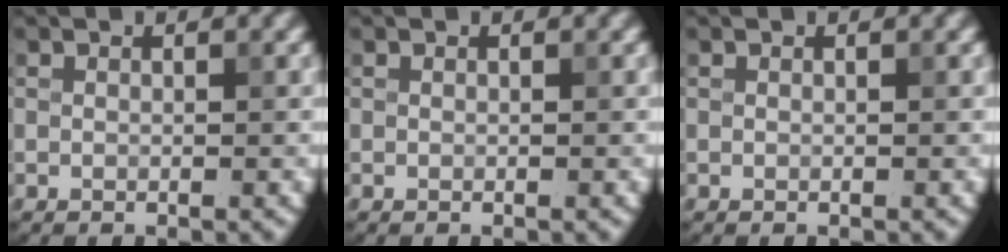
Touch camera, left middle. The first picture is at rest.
{"total": 0.0}
{"total": 0.0}